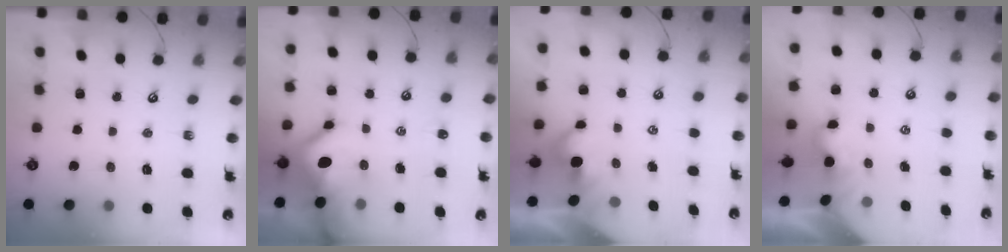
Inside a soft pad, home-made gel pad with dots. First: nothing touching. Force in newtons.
{"total": 11.9, "press": 11.9, "slide": 1.3}
{"total": 0.0}
{"total": 2.0, "press": 1.9, "slide": 0.4}